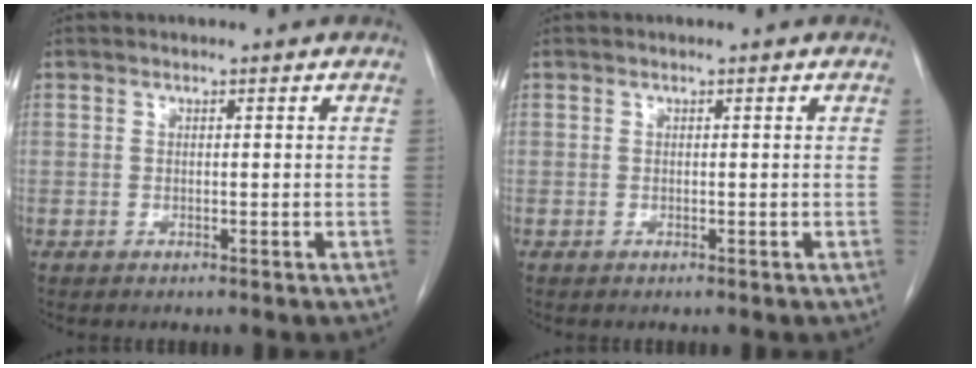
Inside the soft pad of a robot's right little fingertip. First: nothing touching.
{"total": 0.0}